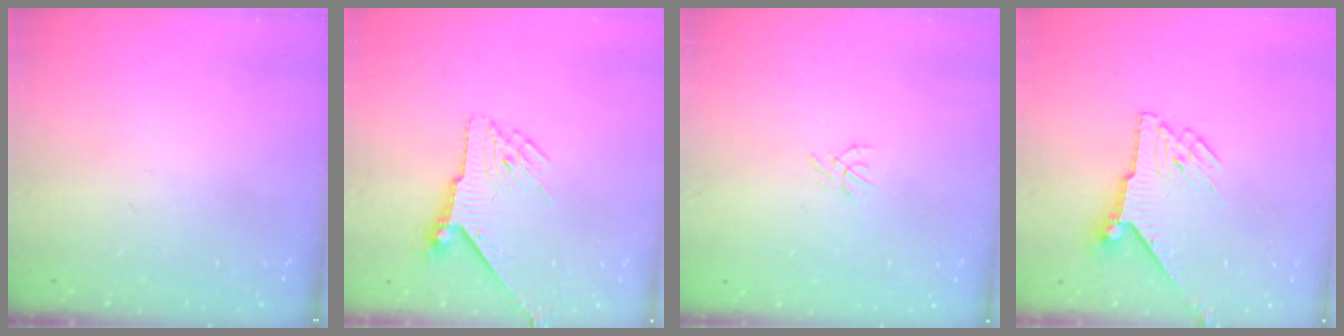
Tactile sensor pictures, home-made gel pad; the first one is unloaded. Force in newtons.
{"total": 6.0, "press": 6.0, "slide": 0.4}
{"total": 0.8, "press": 0.7, "slide": 0.3}
{"total": 7.0, "press": 7.0, "slide": 0.3}